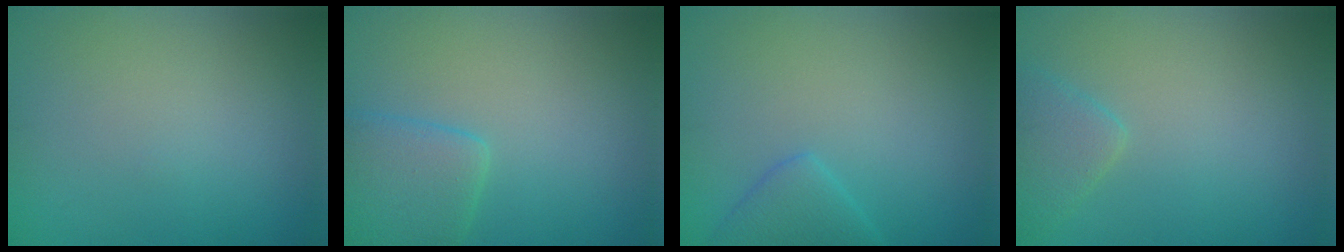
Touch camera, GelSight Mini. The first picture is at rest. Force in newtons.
{"total": 3.8, "press": 3.7, "slide": 0.3}
{"total": 2.3, "press": 2.3, "slide": 0.3}
{"total": 2.2, "press": 2.2, "slide": 0.2}